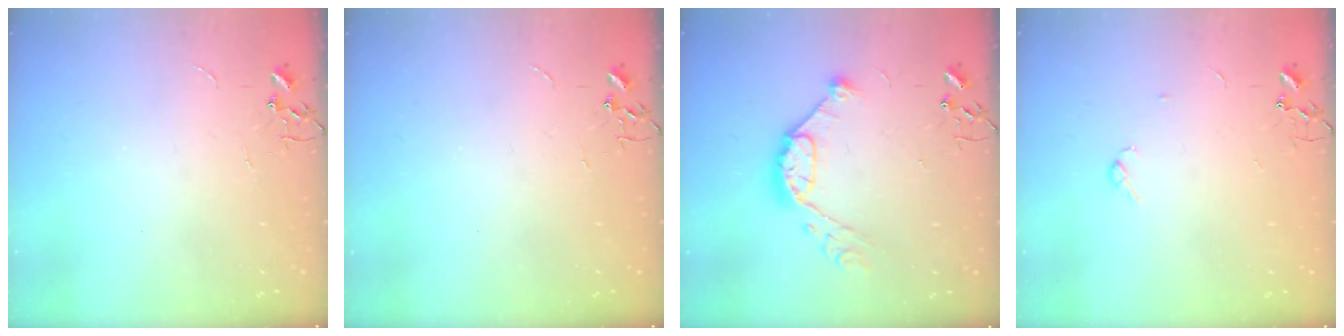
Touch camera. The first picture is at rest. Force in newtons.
{"total": 0.0}
{"total": 11.7, "press": 11.7, "slide": 0.6}
{"total": 3.4, "press": 3.3, "slide": 0.6}